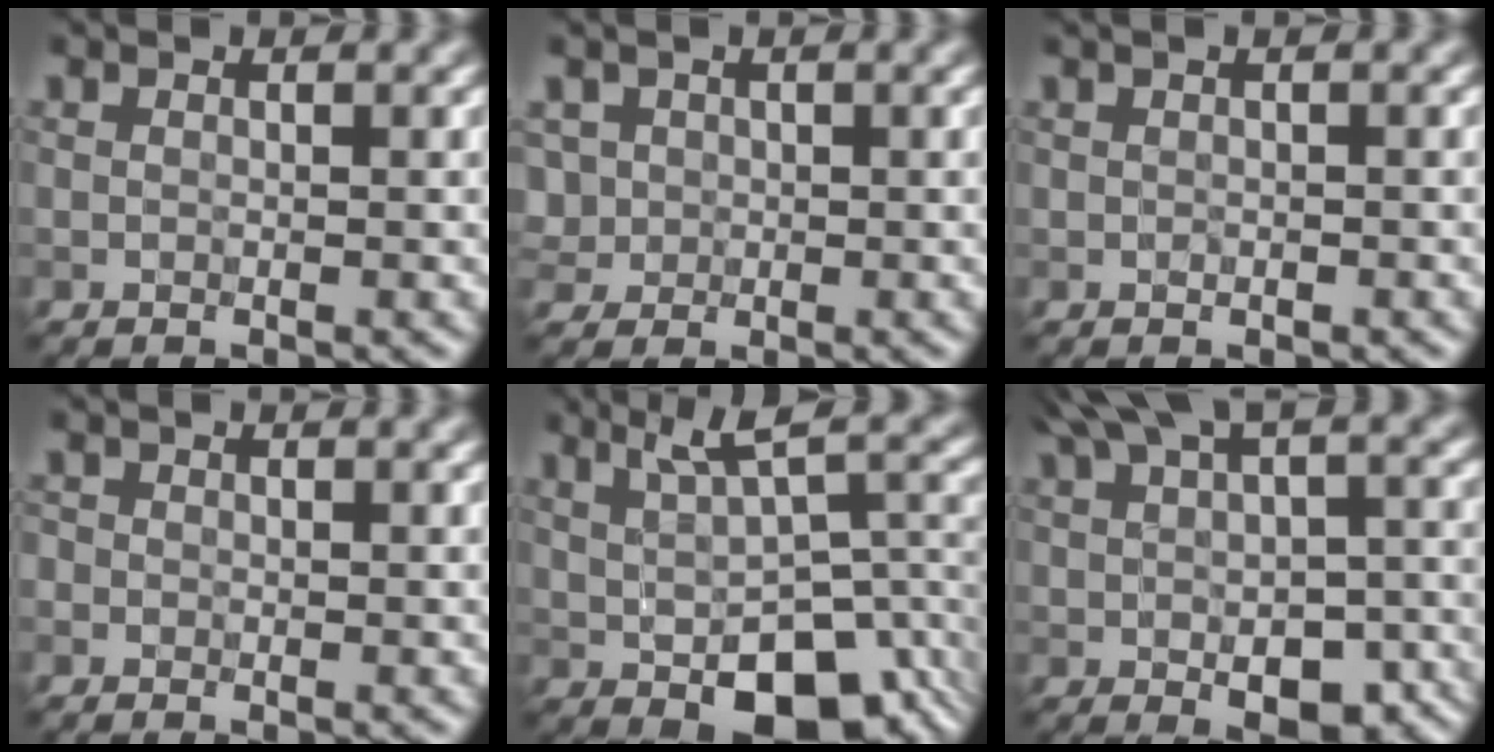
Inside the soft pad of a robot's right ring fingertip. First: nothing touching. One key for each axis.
{"total": 2.4, "fx": 0.4, "fy": 2.3, "fz": 0.7, "tx": -0.015, "ty": 0.011, "tz": 0.012}
{"total": 1.0, "fx": 0.3, "fy": 0.5, "fz": 0.8, "tx": -0.019, "ty": 0.000, "tz": 0.002}
{"total": 0.6, "fx": -0.2, "fy": 0.6, "fz": 0.1, "tx": 0.003, "ty": -0.004, "tz": -0.005}
{"total": 9.5, "fx": -0.4, "fy": 4.8, "fz": 8.2, "tx": -0.130, "ty": -0.019, "tz": 0.010}
{"total": 10.4, "fx": 0.6, "fy": 5.7, "fz": 8.8, "tx": -0.143, "ty": -0.013, "tz": 0.030}